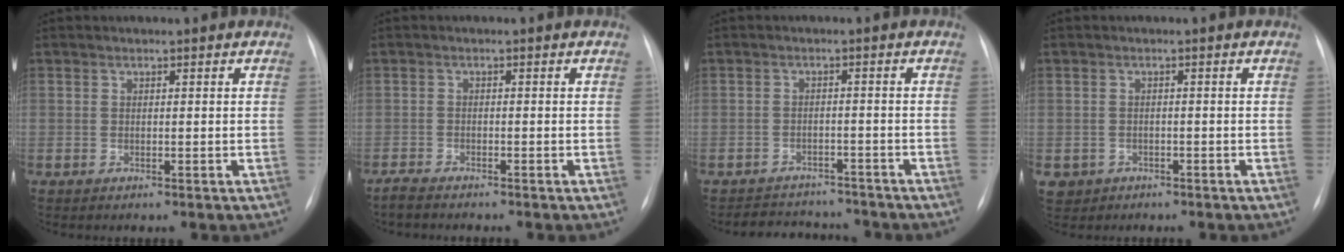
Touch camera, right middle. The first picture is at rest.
{"total": 2.7, "force": [-2.5, 0.3, 1.1], "torque": [-0.020, -0.009, -0.038]}
{"total": 7.8, "force": [-7.3, 2.4, 1.0], "torque": [-0.014, 0.009, -0.096]}
{"total": 2.8, "force": [-1.4, 2.4, 0.1], "torque": [-0.003, 0.005, -0.020]}